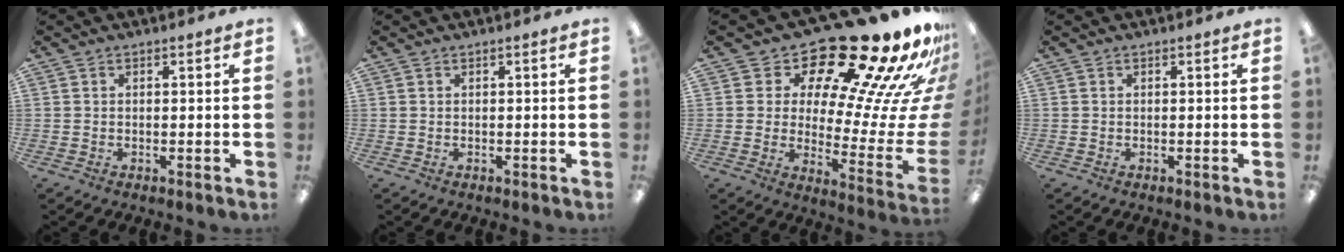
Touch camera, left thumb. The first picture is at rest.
{"total": 0.0}
{"total": 23.4, "force": [17.9, 6.1, 13.8], "torque": [-0.193, -0.153, 0.296]}
{"total": 0.0}